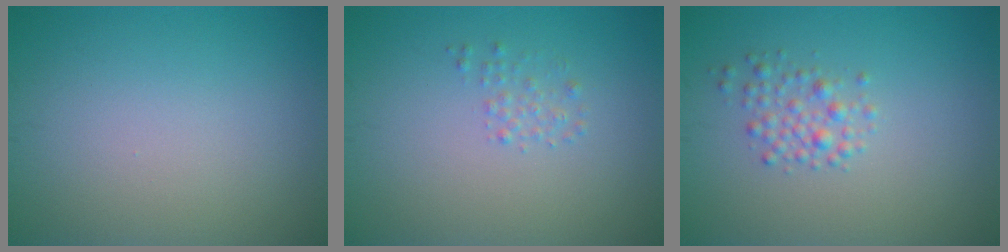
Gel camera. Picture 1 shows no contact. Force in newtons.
{"total": 1.0, "press": 1.0, "slide": 0.0}
{"total": 2.0, "press": 2.0, "slide": 0.0}